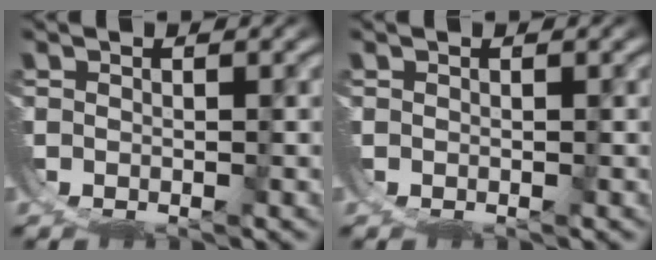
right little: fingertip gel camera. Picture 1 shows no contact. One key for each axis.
{"total": 0.0}